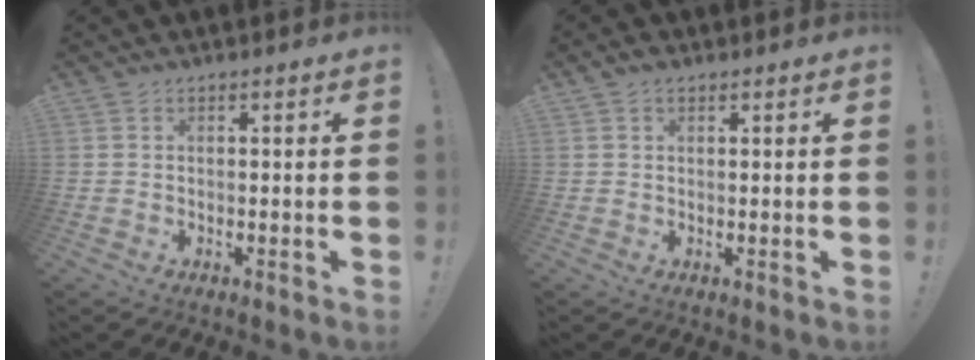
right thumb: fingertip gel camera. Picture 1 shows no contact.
{"total": 1.5, "force": [1.0, 0.8, 0.7], "torque": [-0.008, -0.001, 0.018]}